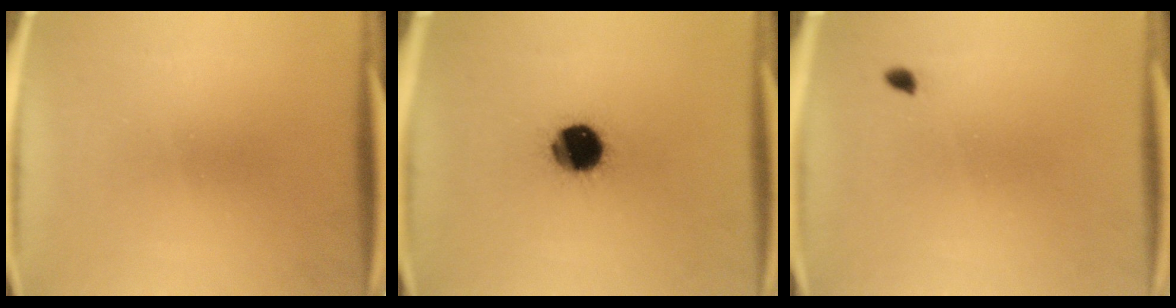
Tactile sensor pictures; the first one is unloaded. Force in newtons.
{"total": 13.5}
{"total": 0.9}